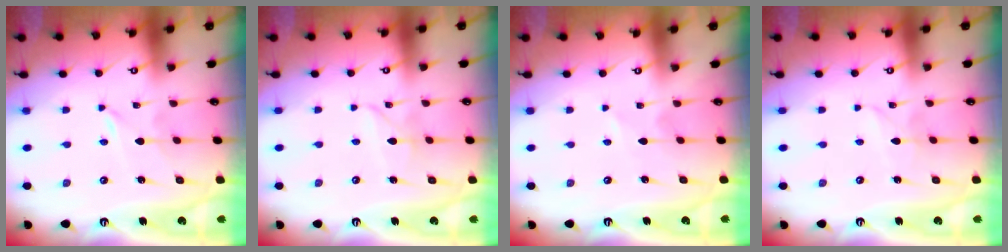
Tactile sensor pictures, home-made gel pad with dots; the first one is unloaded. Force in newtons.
{"total": 3.7, "press": 3.7, "slide": 0.1}
{"total": 0.8, "press": 0.8, "slide": 0.2}
{"total": 2.3, "press": 2.3, "slide": 0.0}